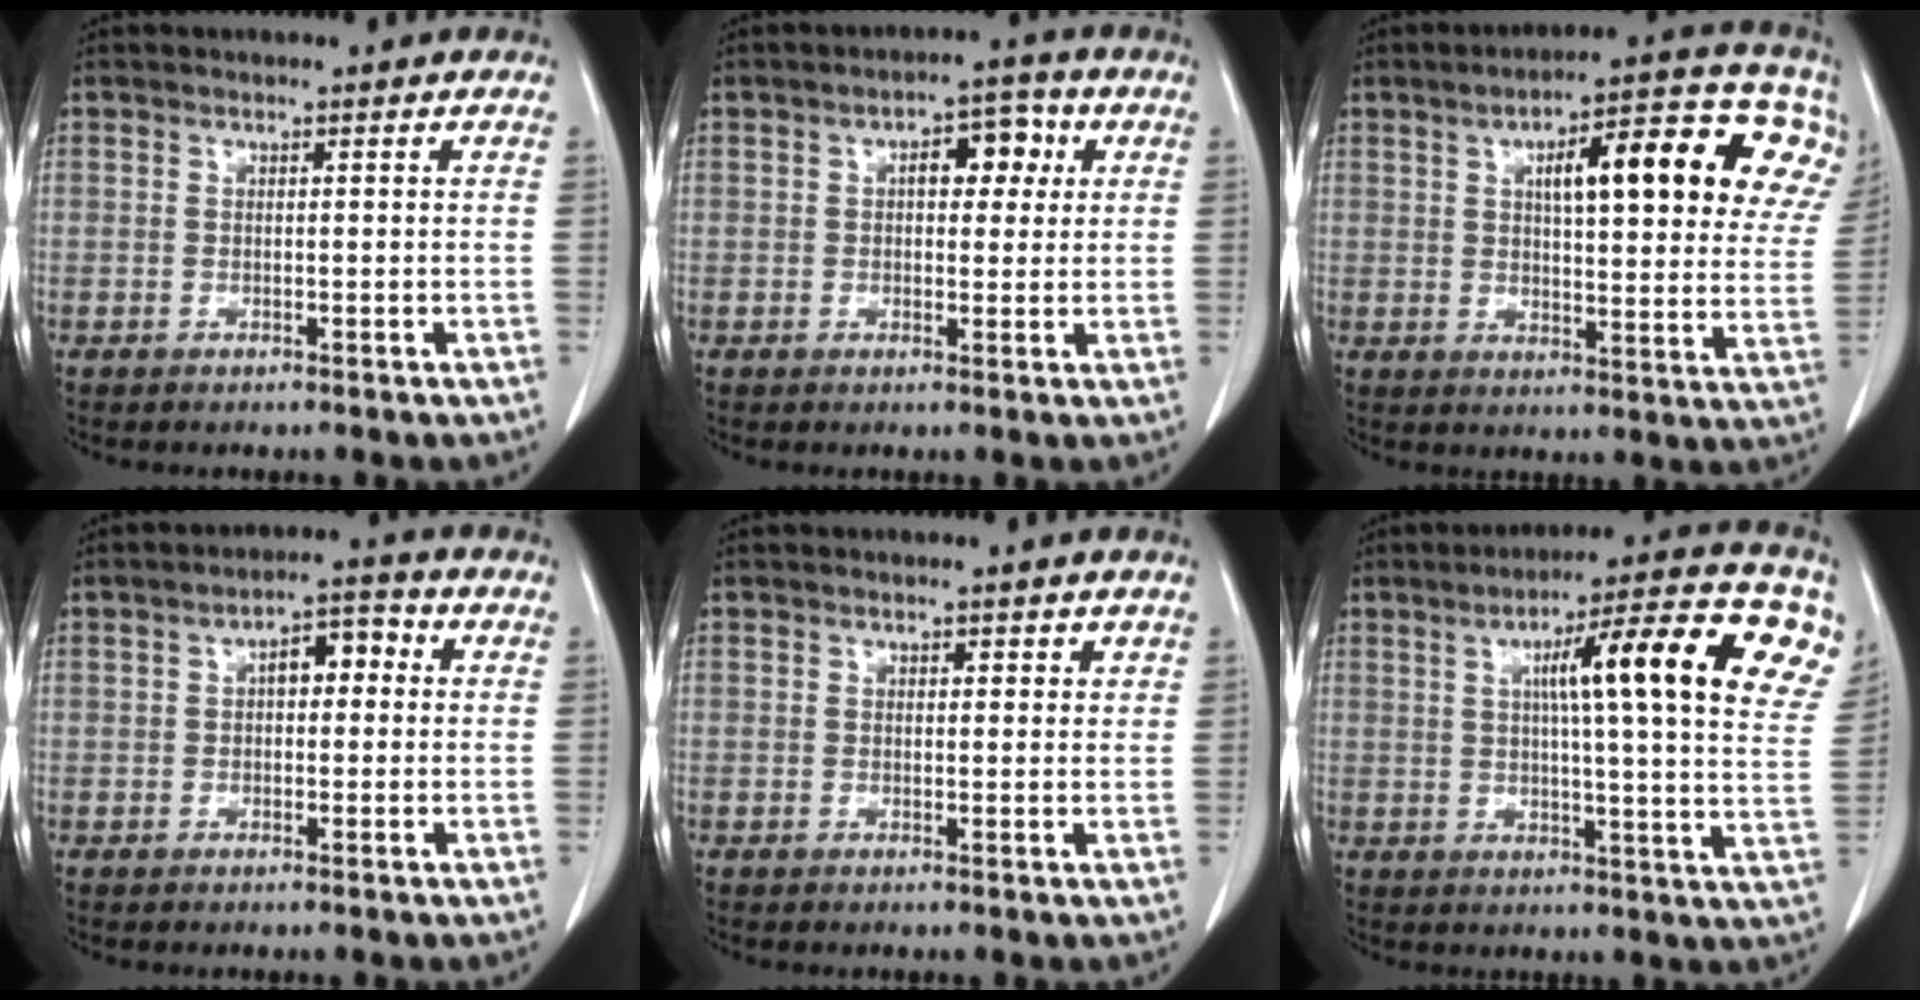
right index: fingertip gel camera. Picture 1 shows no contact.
{"total": 5.6, "force": [1.5, 2.9, 4.6], "torque": [-0.063, 0.021, 0.020]}
{"total": 19.5, "force": [7.3, 4.8, 17.4], "torque": [-0.234, 0.035, 0.095]}
{"total": 4.9, "force": [0.8, 2.4, 4.2], "torque": [-0.064, 0.027, 0.008]}
{"total": 1.5, "force": [1.0, 0.9, 0.6], "torque": [0.000, -0.002, 0.010]}
{"total": 18.9, "force": [6.8, 1.4, 17.6], "torque": [-0.235, 0.027, 0.082]}